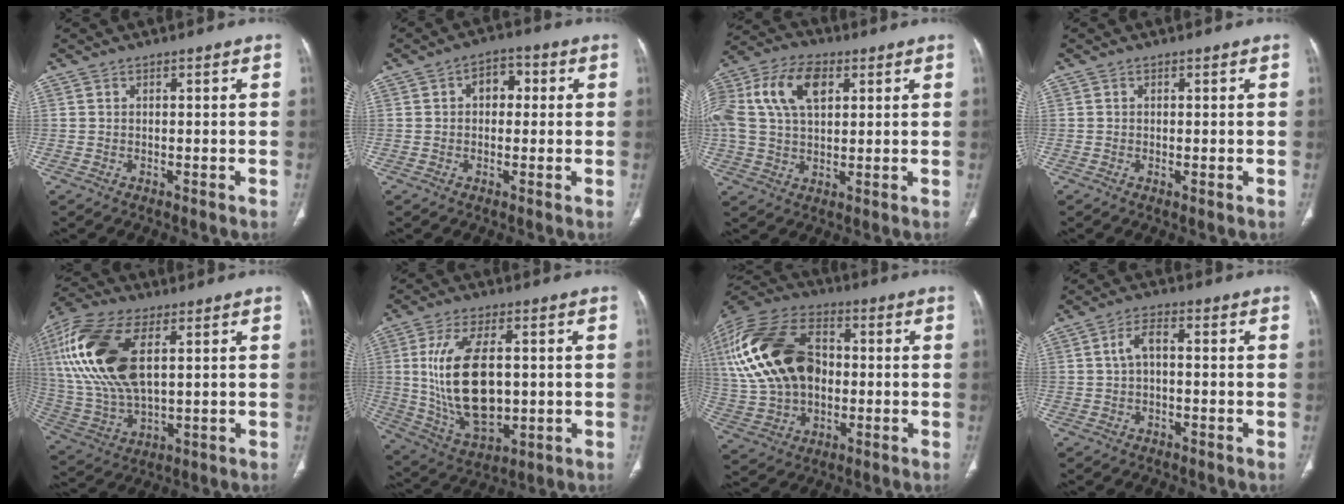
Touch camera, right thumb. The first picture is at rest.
{"total": 5.3, "force": [0.9, 3.7, 3.7], "torque": [-0.031, 0.013, 0.008]}
{"total": 19.3, "force": [6.3, 12.0, 13.8], "torque": [-0.305, 0.031, 0.111]}
{"total": 0.8, "force": [-0.2, 0.2, 0.7], "torque": [-0.017, -0.004, -0.003]}
{"total": 22.1, "force": [6.0, 10.9, 18.3], "torque": [-0.398, -0.008, 0.113]}
{"total": 17.5, "force": [1.3, 9.1, 14.9], "torque": [-0.278, -0.012, 0.039]}
{"total": 26.6, "force": [2.5, 17.8, 19.5], "torque": [-0.412, 0.017, 0.053]}
{"total": 3.9, "force": [0.1, 2.0, 3.4], "torque": [-0.066, 0.015, -0.002]}